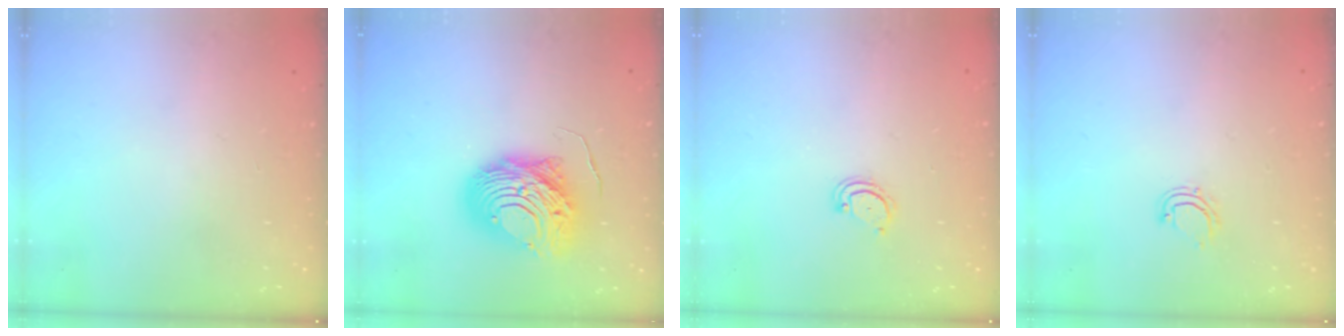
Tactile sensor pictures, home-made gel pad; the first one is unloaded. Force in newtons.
{"total": 12.6, "press": 12.6, "slide": 1.3}
{"total": 2.5, "press": 2.5, "slide": 0.2}
{"total": 4.8, "press": 4.7, "slide": 0.7}